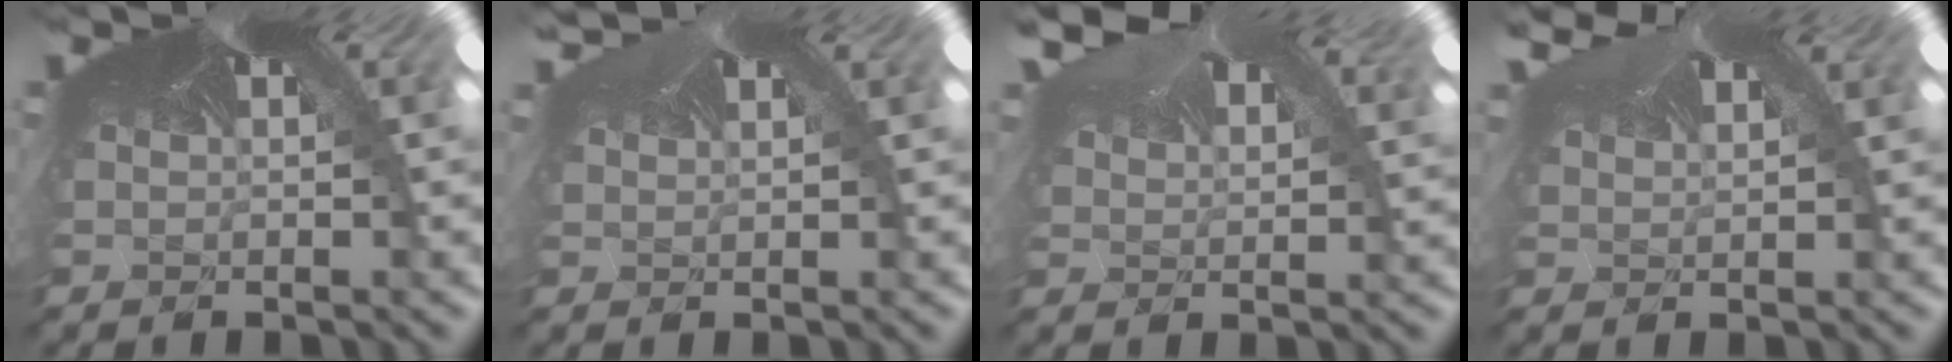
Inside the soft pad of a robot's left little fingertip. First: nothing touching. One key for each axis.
{"total": 0.9, "fx": 0.6, "fy": -0.1, "fz": -0.7, "tx": -0.009, "ty": 0.001, "tz": 0.010}
{"total": 2.7, "fx": 2.6, "fy": 0.7, "fz": 0.0, "tx": -0.030, "ty": 0.002, "tz": 0.043}
{"total": 1.7, "fx": 1.1, "fy": -0.4, "fz": -1.2, "tx": -0.005, "ty": -0.003, "tz": 0.022}